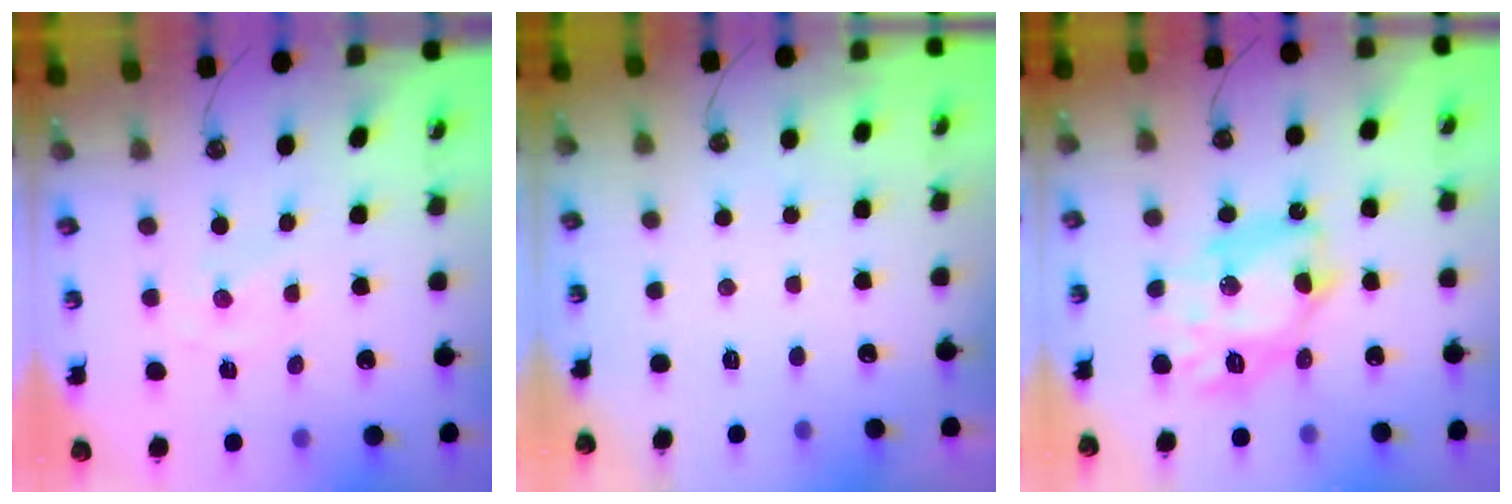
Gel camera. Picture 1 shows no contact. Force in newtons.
{"total": 0.0}
{"total": 13.8, "press": 13.8, "slide": 1.4}